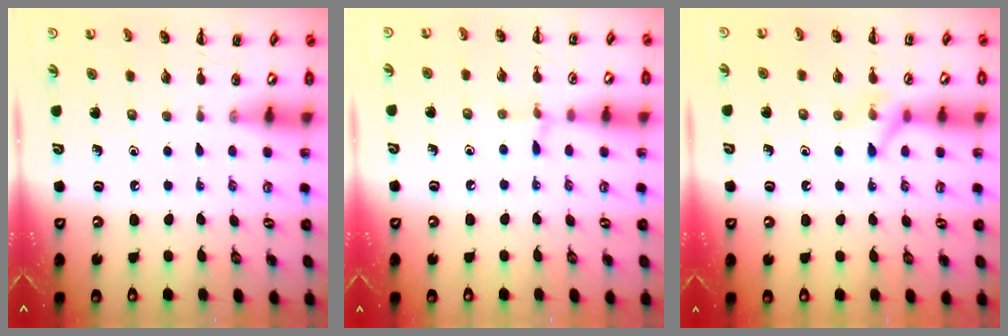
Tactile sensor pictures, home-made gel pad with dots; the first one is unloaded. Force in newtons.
{"total": 5.4, "press": 5.1, "slide": 1.8}
{"total": 7.4, "press": 7.4, "slide": 0.3}